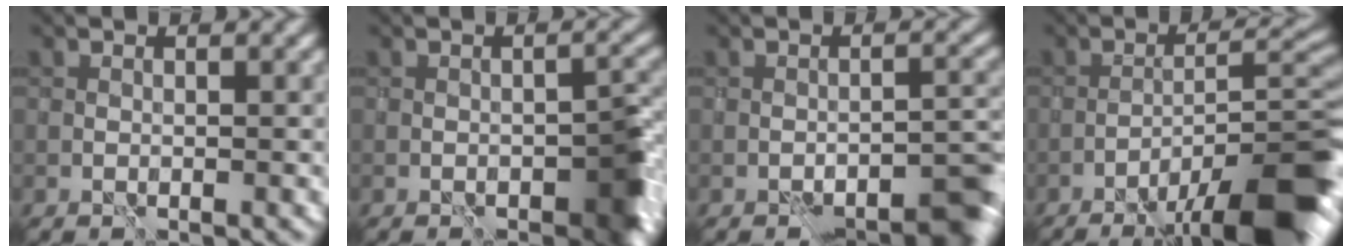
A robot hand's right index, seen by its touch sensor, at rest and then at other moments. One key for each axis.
{"total": 5.0, "fx": -2.7, "fy": 2.1, "fz": 3.7, "tx": -0.039, "ty": 0.009, "tz": -0.033}
{"total": 5.3, "fx": -4.3, "fy": 1.2, "fz": 2.8, "tx": -0.029, "ty": 0.012, "tz": -0.057}
{"total": 13.1, "fx": -8.6, "fy": 3.4, "fz": 9.2, "tx": -0.134, "ty": 0.011, "tz": -0.124}